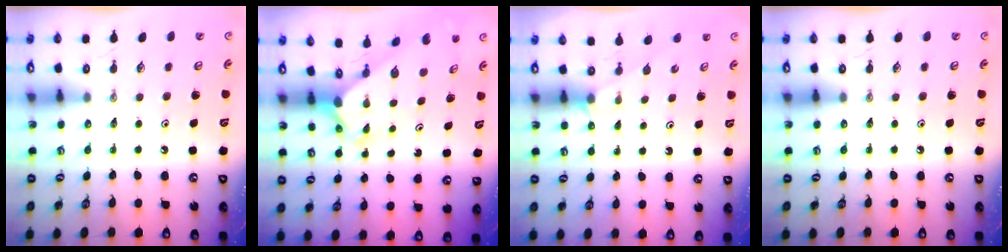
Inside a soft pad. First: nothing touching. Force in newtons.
{"total": 2.5, "press": 2.5, "slide": 0.3}
{"total": 1.3, "press": 1.3, "slide": 0.3}
{"total": 0.0}